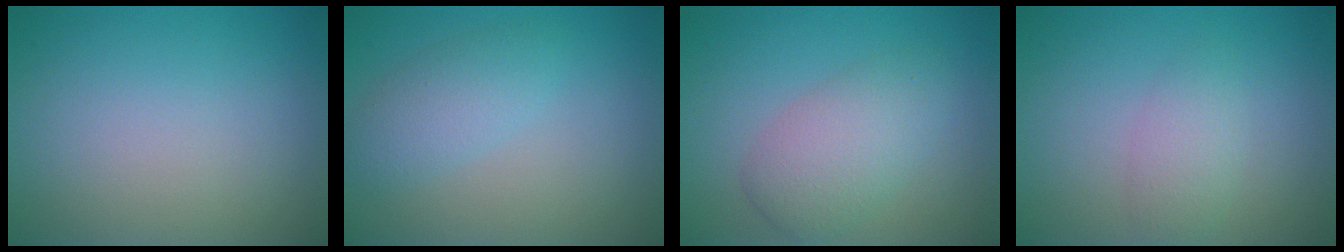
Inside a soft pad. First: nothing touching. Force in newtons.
{"total": 2.8, "press": 2.8, "slide": 0.1}
{"total": 4.1, "press": 4.1, "slide": 0.2}
{"total": 2.1, "press": 2.1, "slide": 0.1}